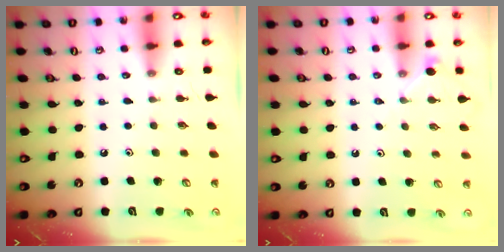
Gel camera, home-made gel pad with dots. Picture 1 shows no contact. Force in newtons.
{"total": 3.9, "press": 3.8, "slide": 0.6}